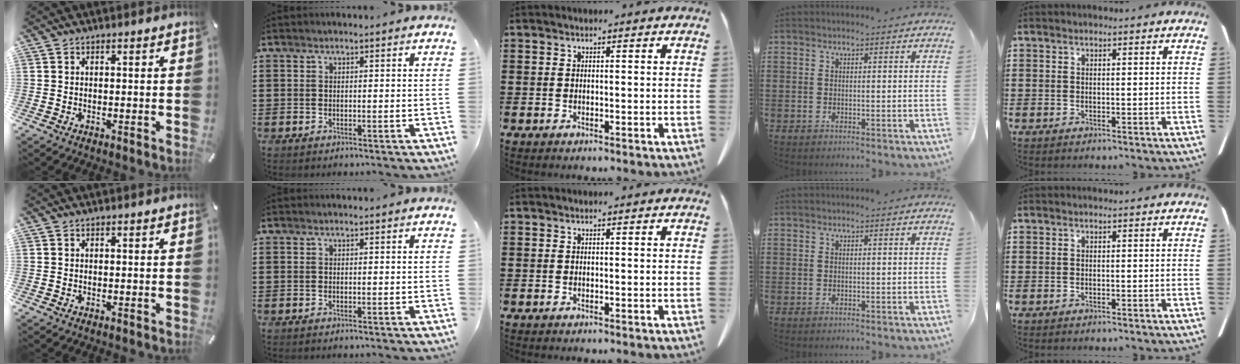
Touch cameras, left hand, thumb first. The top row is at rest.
{}